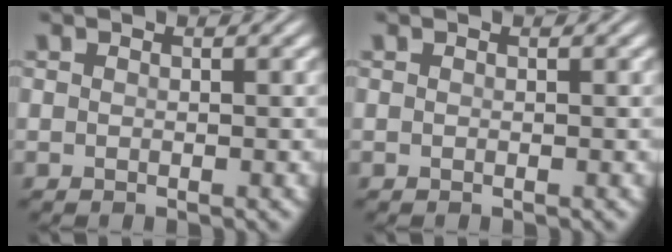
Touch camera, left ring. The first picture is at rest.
{"total": 0.0}